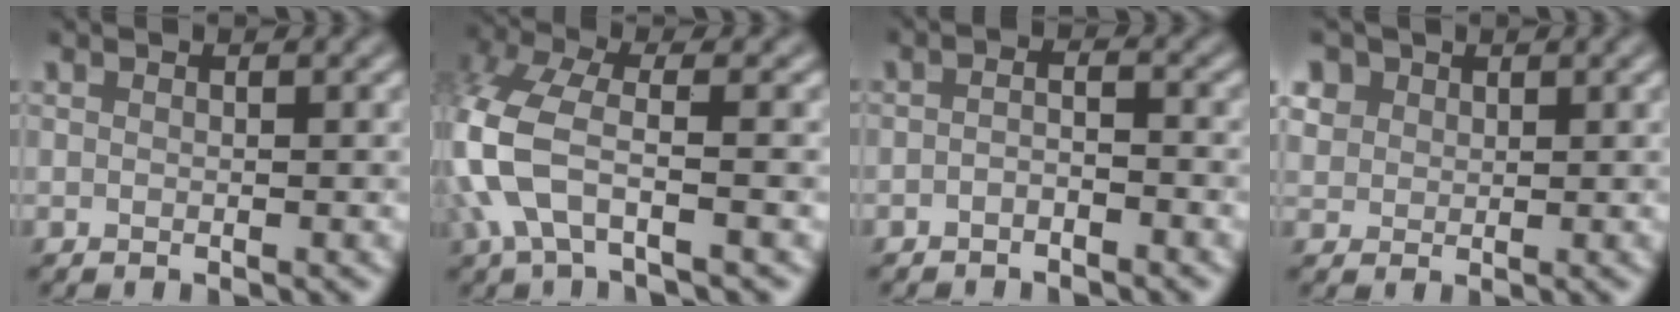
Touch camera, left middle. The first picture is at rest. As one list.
[{"total": 6.4, "force": [-2.3, 2.6, 5.4], "torque": [-0.141, 0.005, -0.058]}, {"total": 1.4, "force": [-1.0, 0.4, 0.8], "torque": [-0.017, 0.002, -0.023]}, {"total": 3.0, "force": [1.8, 2.3, 1.0], "torque": [-0.035, 0.007, 0.038]}]